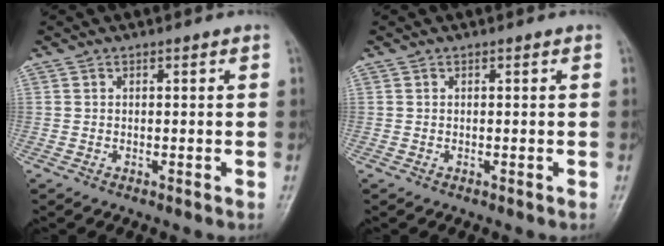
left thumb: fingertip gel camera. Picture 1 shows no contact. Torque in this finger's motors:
{"motor_torque": [0.00, 0.00, 0.00, 0.00, 0.00]}